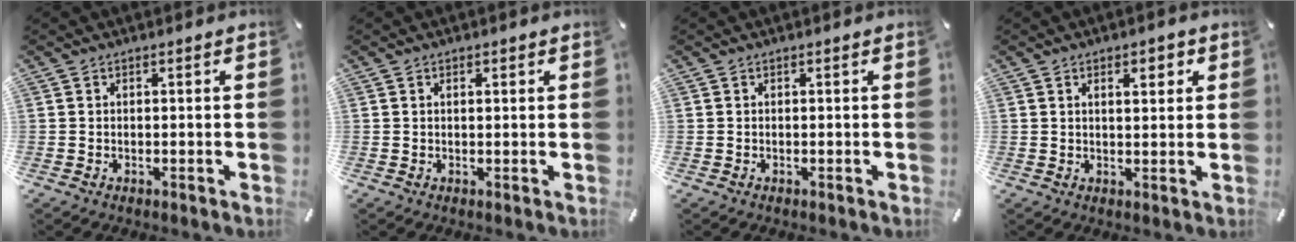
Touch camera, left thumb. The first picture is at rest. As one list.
[{"total": 1.0, "force": [0.4, 0.5, 0.7], "torque": [-0.015, 0.003, 0.007]}, {"total": 0.0}, {"total": 3.7, "force": [1.7, 1.7, 2.9], "torque": [-0.045, 0.000, 0.022]}]